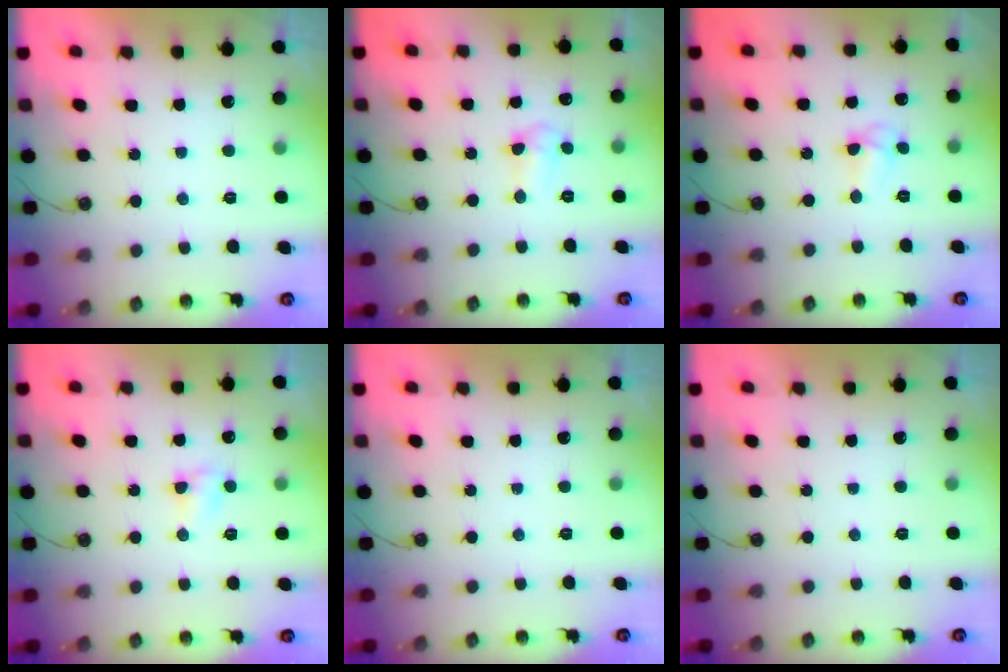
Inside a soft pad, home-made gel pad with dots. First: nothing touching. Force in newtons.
{"total": 4.5, "press": 4.5, "slide": 0.6}
{"total": 3.6, "press": 3.6, "slide": 0.0}
{"total": 3.3, "press": 3.2, "slide": 0.5}
{"total": 0.0}
{"total": 0.0}